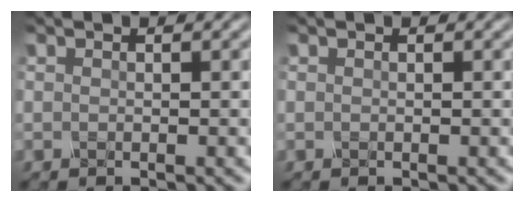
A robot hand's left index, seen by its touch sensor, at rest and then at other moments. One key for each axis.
{"total": 0.0}